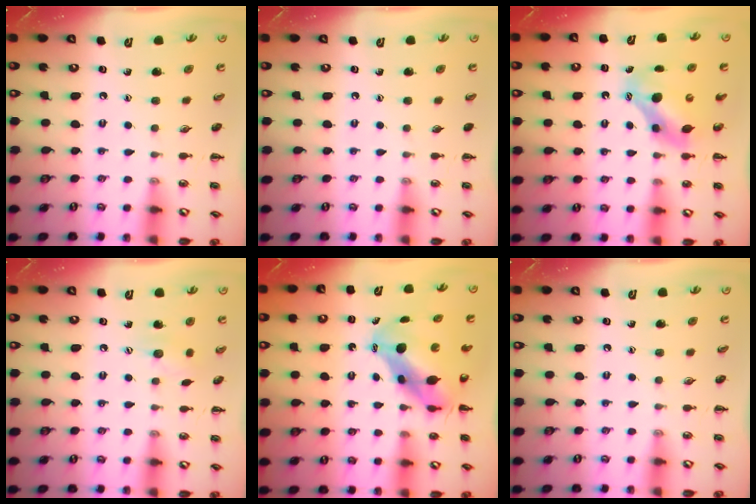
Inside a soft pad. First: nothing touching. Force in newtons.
{"total": 0.0}
{"total": 7.0, "press": 6.9, "slide": 1.2}
{"total": 6.9, "press": 6.7, "slide": 1.3}
{"total": 7.8, "press": 7.6, "slide": 1.9}
{"total": 0.0}